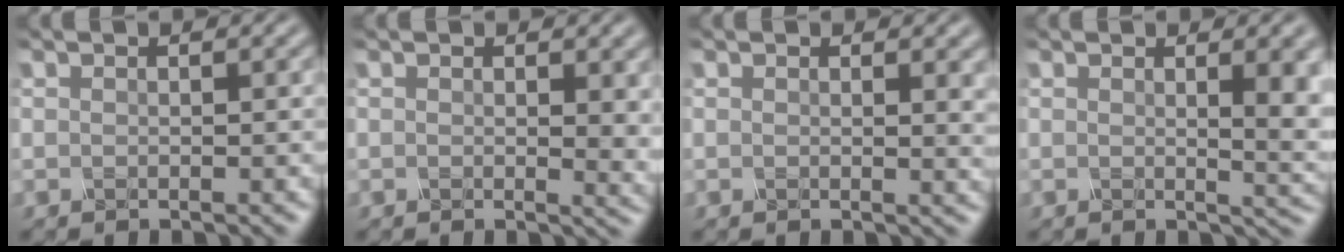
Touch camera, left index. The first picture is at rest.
{"total": 3.2, "force": [0.9, 1.1, 2.9], "torque": [-0.030, -0.003, 0.017]}
{"total": 2.3, "force": [1.1, 0.9, 1.8], "torque": [-0.015, -0.001, 0.017]}
{"total": 5.7, "force": [1.0, 1.9, 5.3], "torque": [-0.043, -0.006, 0.019]}